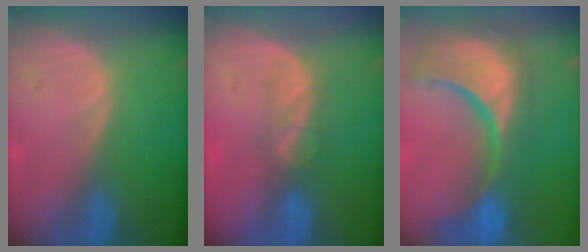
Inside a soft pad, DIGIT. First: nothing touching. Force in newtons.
{"total": 3.7, "press": 3.4, "slide": 1.5}
{"total": 15.5, "press": 12.2, "slide": 9.6}